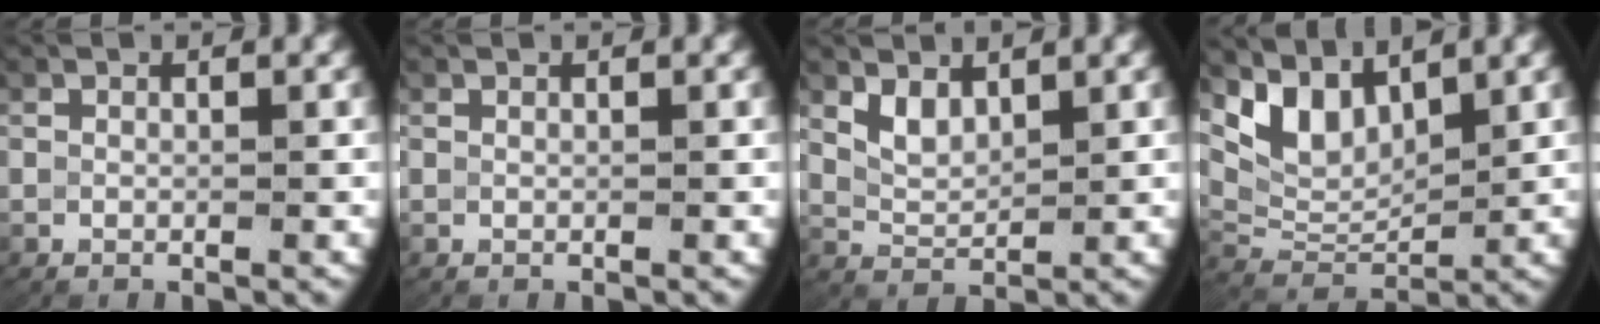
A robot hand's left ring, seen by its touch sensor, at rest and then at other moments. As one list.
[{"total": 0.0}, {"total": 2.2, "force": [1.3, 1.2, 1.3], "torque": [-0.036, -0.013, 0.031]}, {"total": 8.4, "force": [3.4, 5.7, 5.0], "torque": [-0.107, -0.001, 0.063]}]